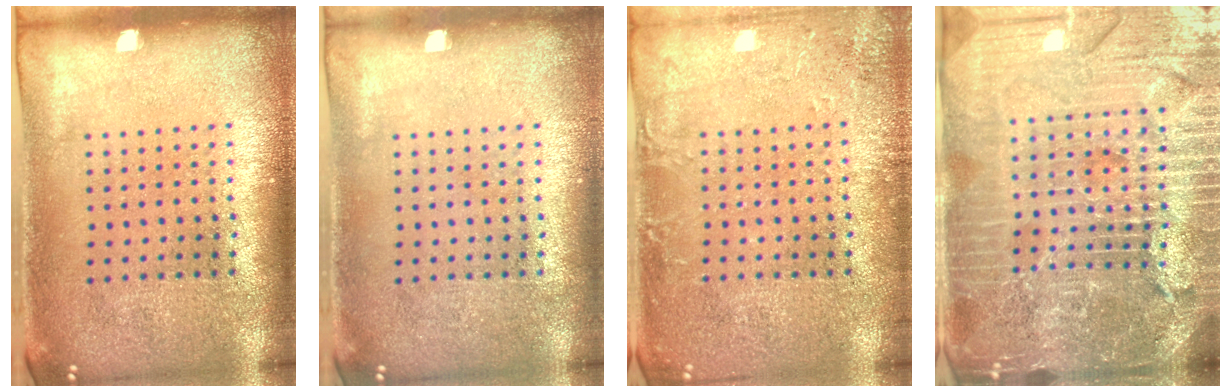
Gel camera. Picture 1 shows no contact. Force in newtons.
{"total": 0.0}
{"total": 2.2, "press": 2.2, "slide": 0.3}
{"total": 5.7, "press": 5.1, "slide": 2.4}